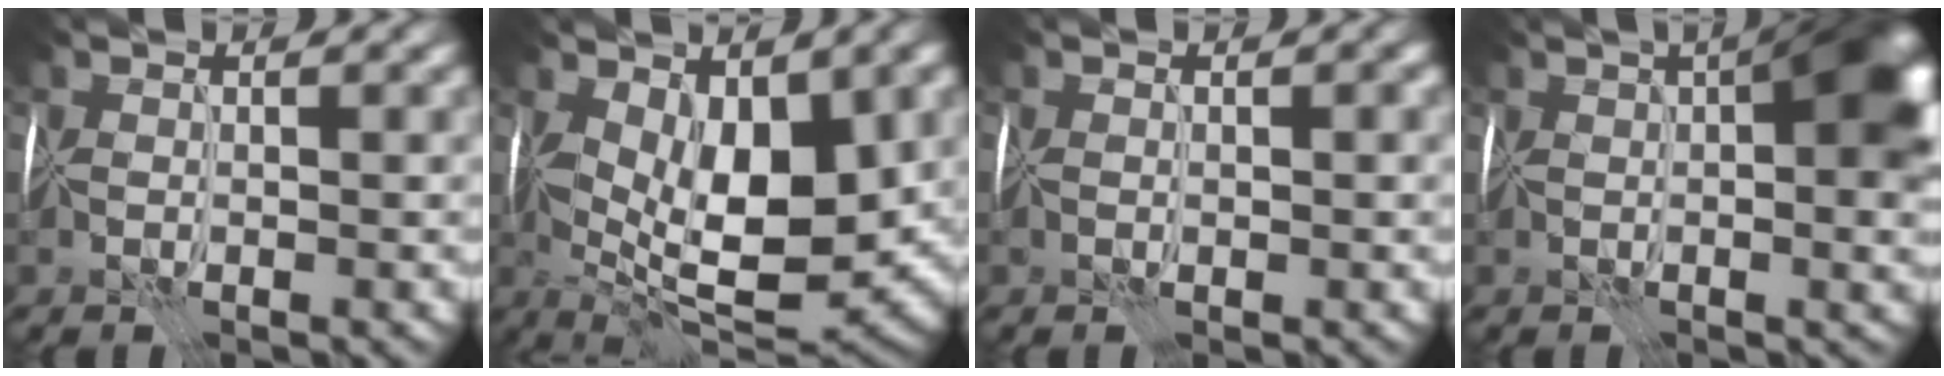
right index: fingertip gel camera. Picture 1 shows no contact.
{"total": 10.9, "force": [0.8, 4.8, 9.7], "torque": [-0.148, -0.004, 0.011]}
{"total": 0.7, "force": [-0.1, 0.4, 0.5], "torque": [-0.008, 0.004, 0.000]}
{"total": 8.8, "force": [1.5, 3.3, 8.0], "torque": [-0.108, 0.012, 0.020]}